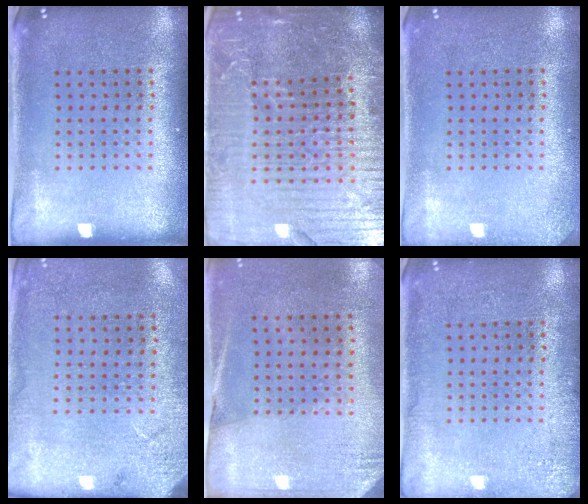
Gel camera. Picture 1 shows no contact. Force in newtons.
{"total": 6.2, "press": 5.5, "slide": 2.9}
{"total": 1.2, "press": 1.2, "slide": 0.1}
{"total": 2.7, "press": 2.2, "slide": 1.5}
{"total": 2.7, "press": 2.4, "slide": 1.3}
{"total": 2.3, "press": 2.2, "slide": 0.3}